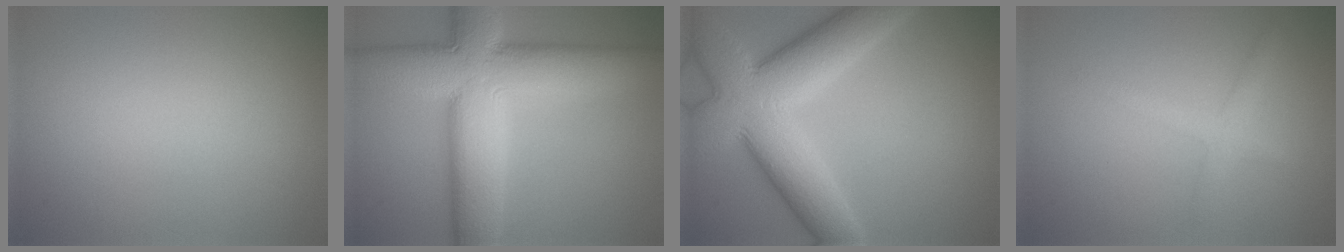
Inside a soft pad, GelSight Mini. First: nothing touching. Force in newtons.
{"total": 13.4, "press": 13.3, "slide": 1.3}
{"total": 11.4, "press": 11.3, "slide": 0.8}
{"total": 2.0, "press": 1.9, "slide": 0.2}